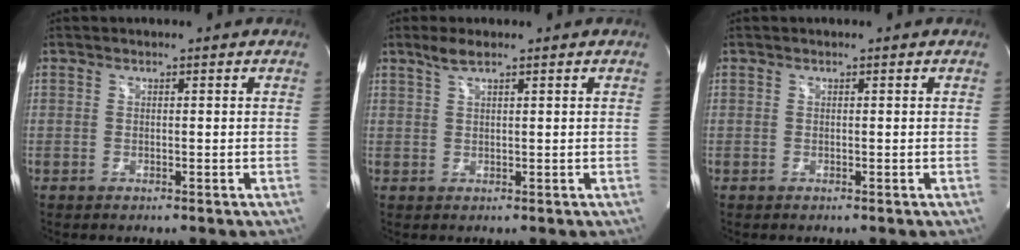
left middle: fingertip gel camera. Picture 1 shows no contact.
{"total": 2.3, "force": [1.7, 0.2, 1.5], "torque": [-0.041, 0.005, 0.036]}
{"total": 0.0}